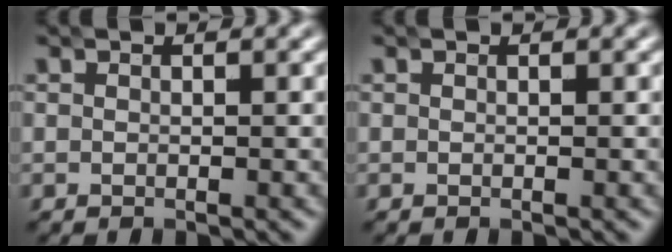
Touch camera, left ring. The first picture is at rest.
{"total": 0.0}